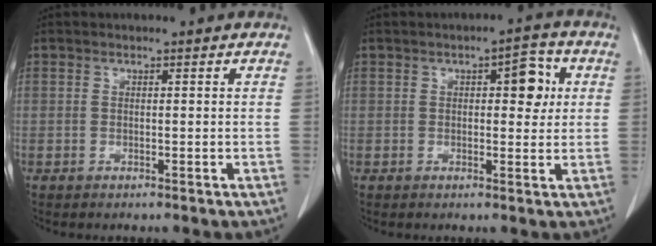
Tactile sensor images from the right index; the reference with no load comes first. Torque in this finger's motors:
{"motor_torque": [0.35, 0.34, 0.06, 0.04]}